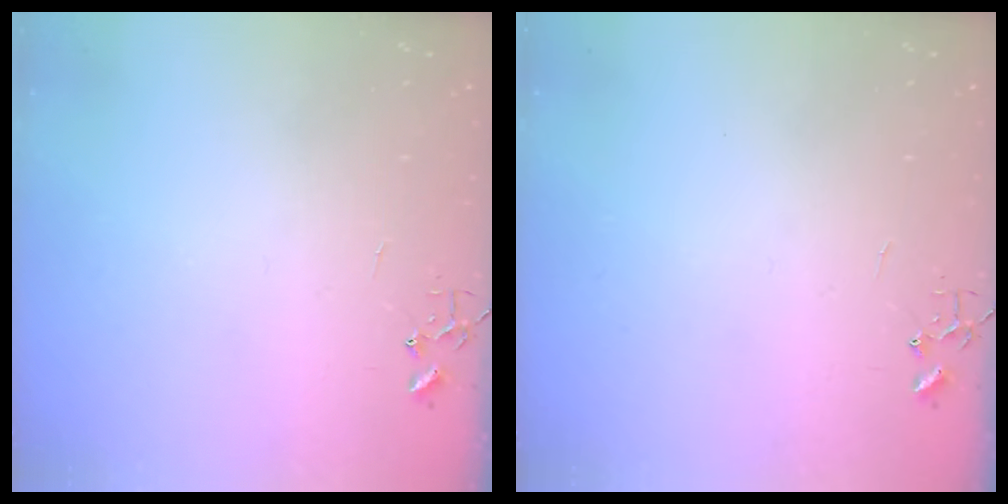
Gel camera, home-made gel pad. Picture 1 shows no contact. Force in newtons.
{"total": 0.0}